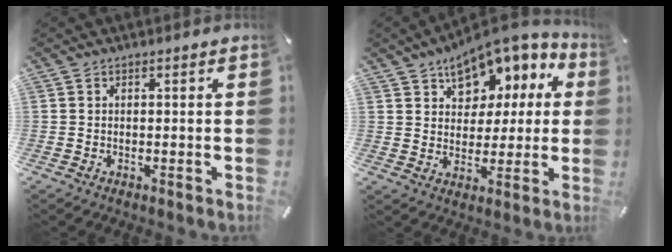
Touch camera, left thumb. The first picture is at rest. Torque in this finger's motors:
{"motor_torque": [0.56, 0.88, 1.90, -0.88, 0.18]}